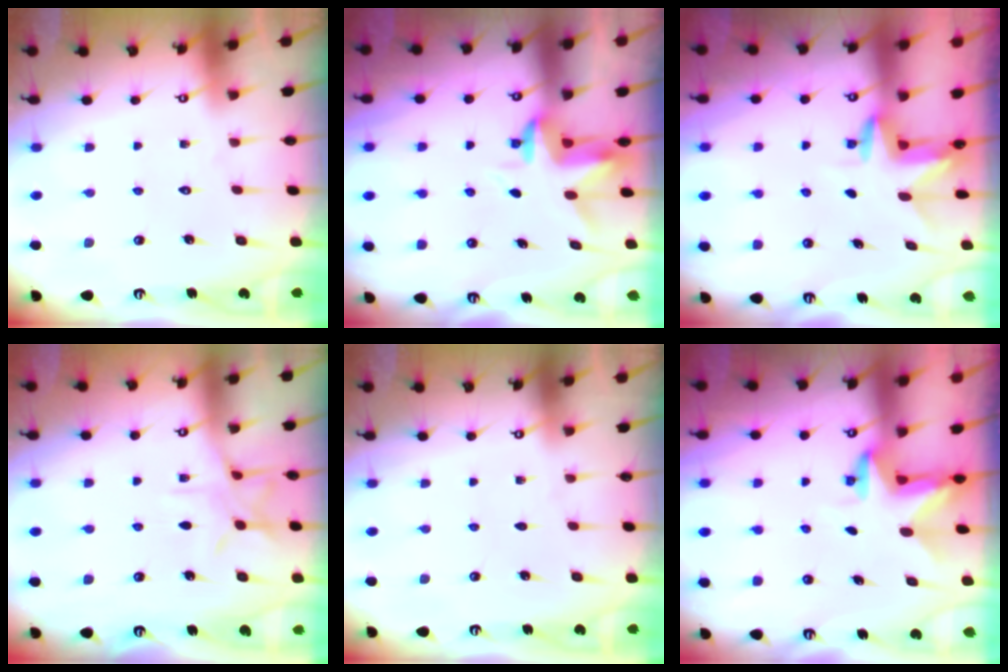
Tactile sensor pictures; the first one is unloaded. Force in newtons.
{"total": 3.3, "press": 3.3, "slide": 0.2}
{"total": 3.4, "press": 3.3, "slide": 0.3}
{"total": 7.4, "press": 7.3, "slide": 0.7}
{"total": 0.0}
{"total": 2.8, "press": 2.8, "slide": 0.2}